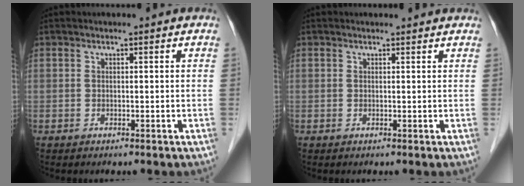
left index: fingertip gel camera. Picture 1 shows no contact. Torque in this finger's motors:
{"motor_torque": [1.02, -1.12, 0.02, -0.01]}